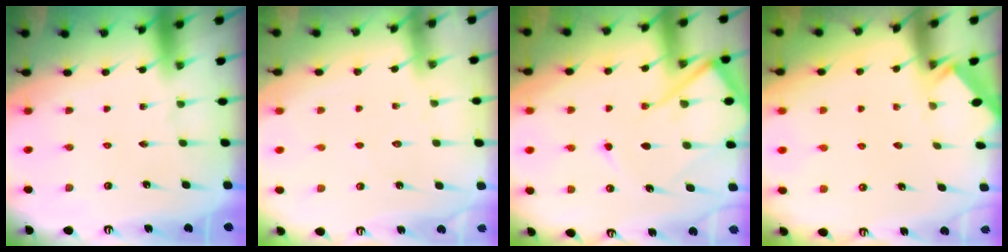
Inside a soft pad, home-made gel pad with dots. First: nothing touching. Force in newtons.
{"total": 4.2, "press": 4.2, "slide": 0.5}
{"total": 12.4, "press": 12.3, "slide": 1.4}
{"total": 1.7, "press": 1.7, "slide": 0.2}